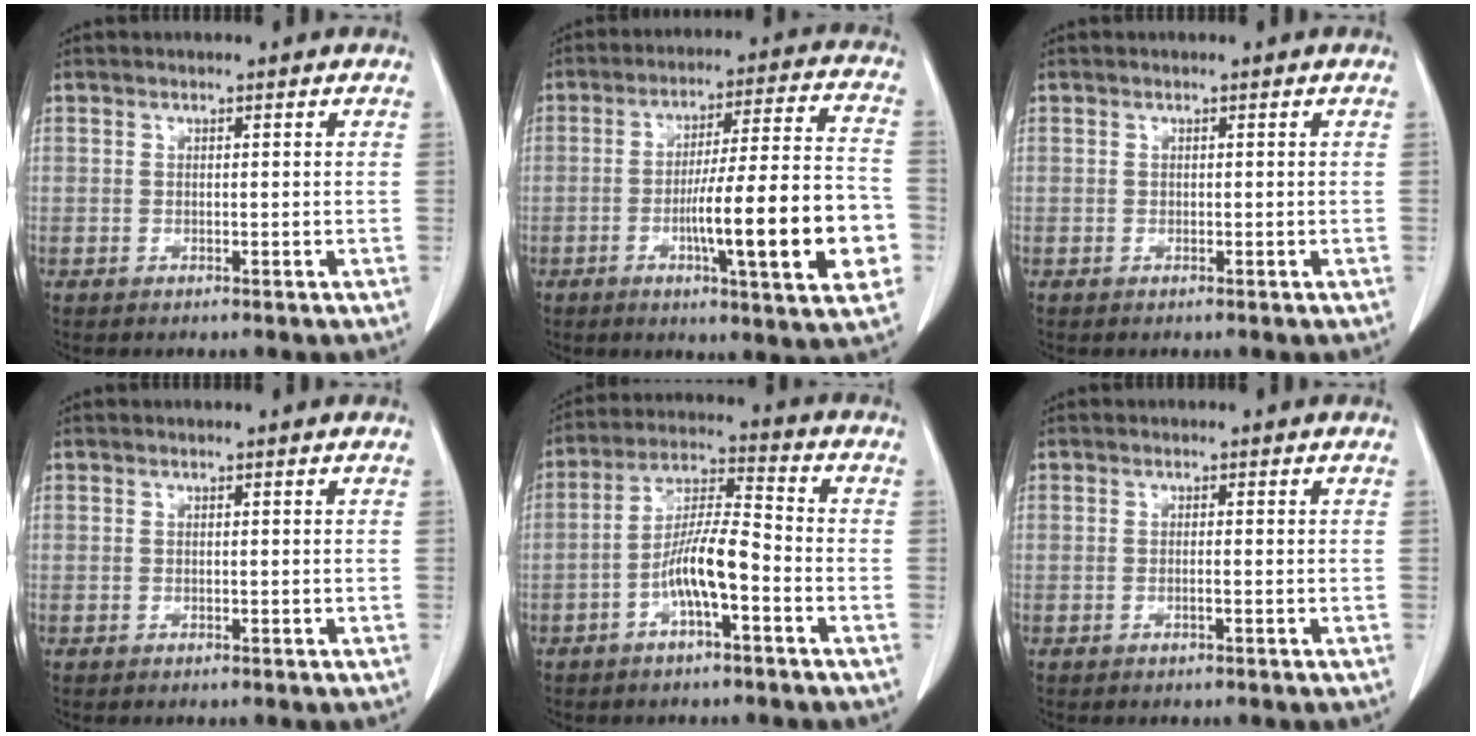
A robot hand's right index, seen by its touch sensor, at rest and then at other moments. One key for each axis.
{"total": 18.6, "fx": -4.8, "fy": 1.4, "fz": 17.9, "tx": -0.229, "ty": 0.010, "tz": -0.065}
{"total": 0.0}
{"total": 0.0}
{"total": 8.6, "fx": -3.3, "fy": 1.4, "fz": 7.8, "tx": -0.157, "ty": 0.015, "tz": -0.062}
{"total": 0.6, "fx": -0.3, "fy": -0.1, "fz": 0.6, "tx": -0.010, "ty": 0.001, "tz": -0.004}